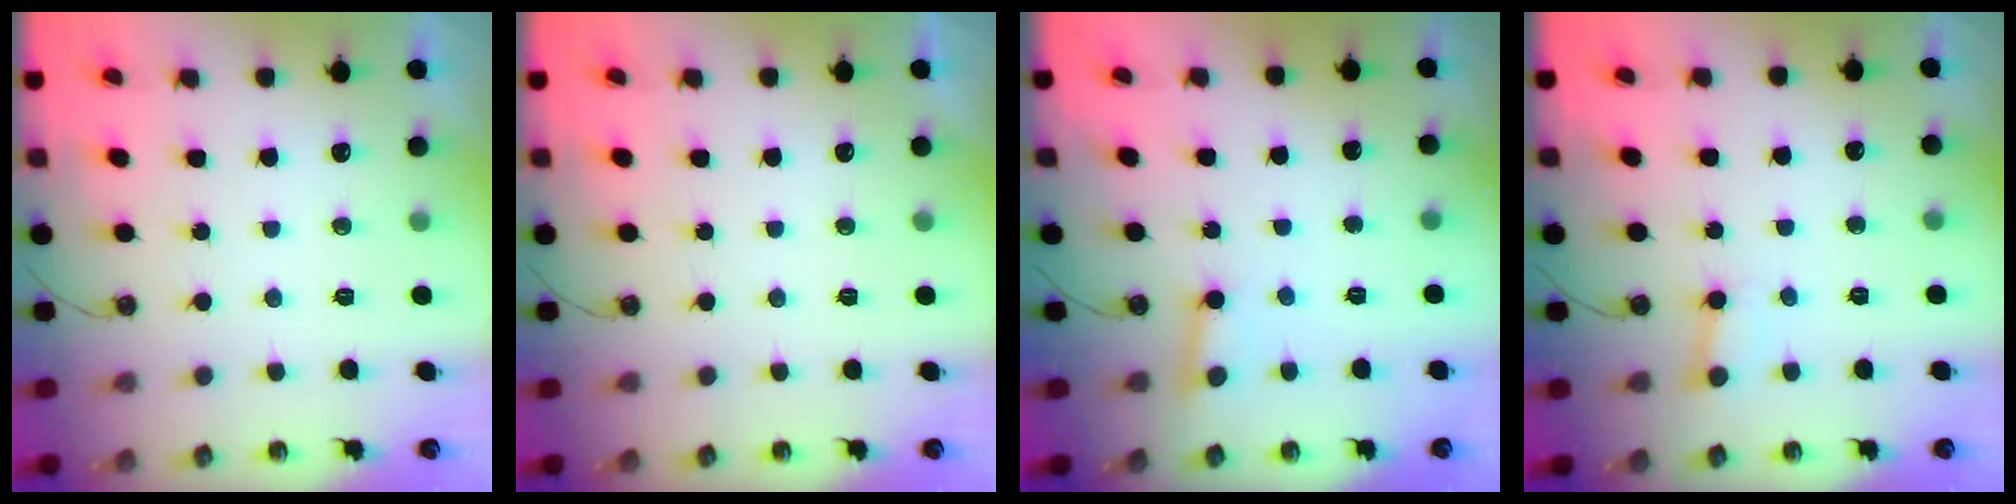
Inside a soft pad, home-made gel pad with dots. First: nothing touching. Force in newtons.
{"total": 0.0}
{"total": 2.6, "press": 2.5, "slide": 0.8}
{"total": 2.3, "press": 2.3, "slide": 0.2}